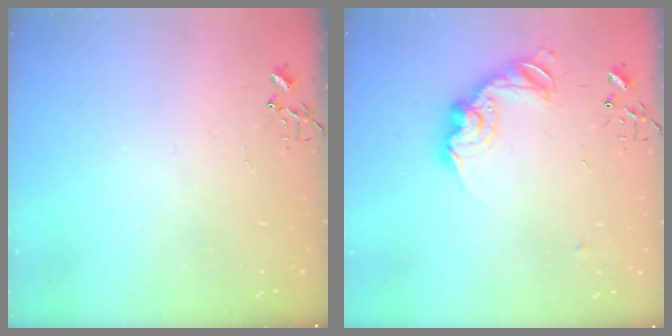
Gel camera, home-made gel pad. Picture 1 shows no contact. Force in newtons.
{"total": 14.6, "press": 14.6, "slide": 0.7}